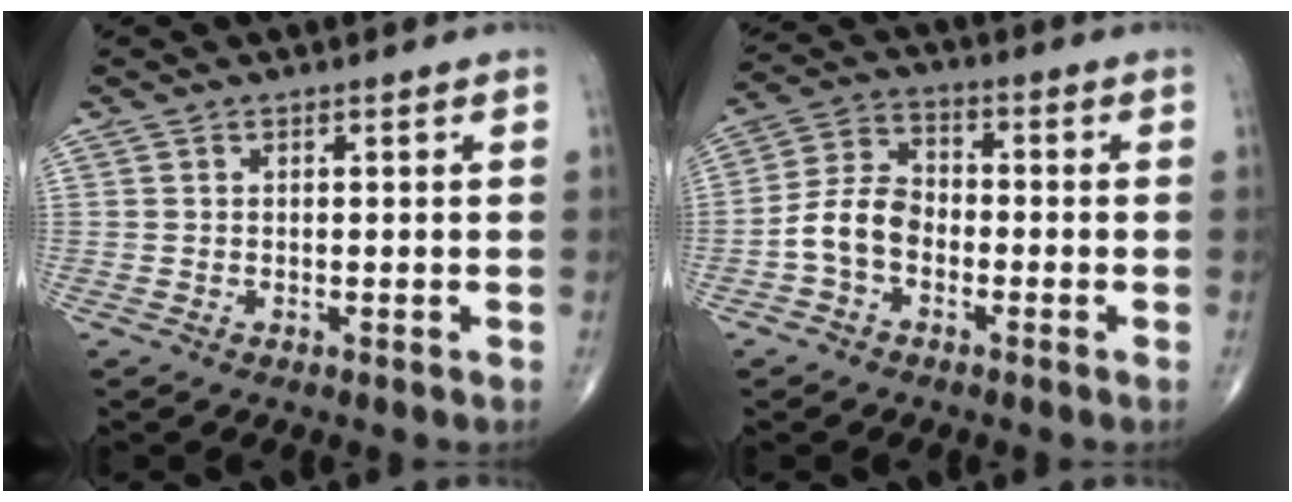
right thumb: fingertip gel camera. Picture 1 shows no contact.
{"total": 7.8, "force": [-2.5, 5.4, 5.1], "torque": [-0.090, 0.033, -0.060]}